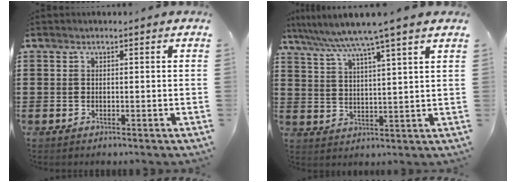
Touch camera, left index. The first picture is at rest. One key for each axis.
{"total": 6.4, "fx": 5.3, "fy": -1.1, "fz": 3.4, "tx": -0.084, "ty": -0.029, "tz": 0.088}